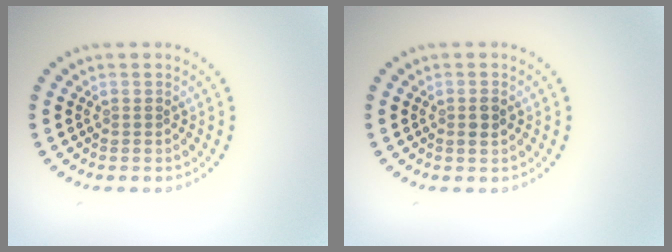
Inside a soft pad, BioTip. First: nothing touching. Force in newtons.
{"total": 1.2, "press": 1.1, "slide": 0.3}